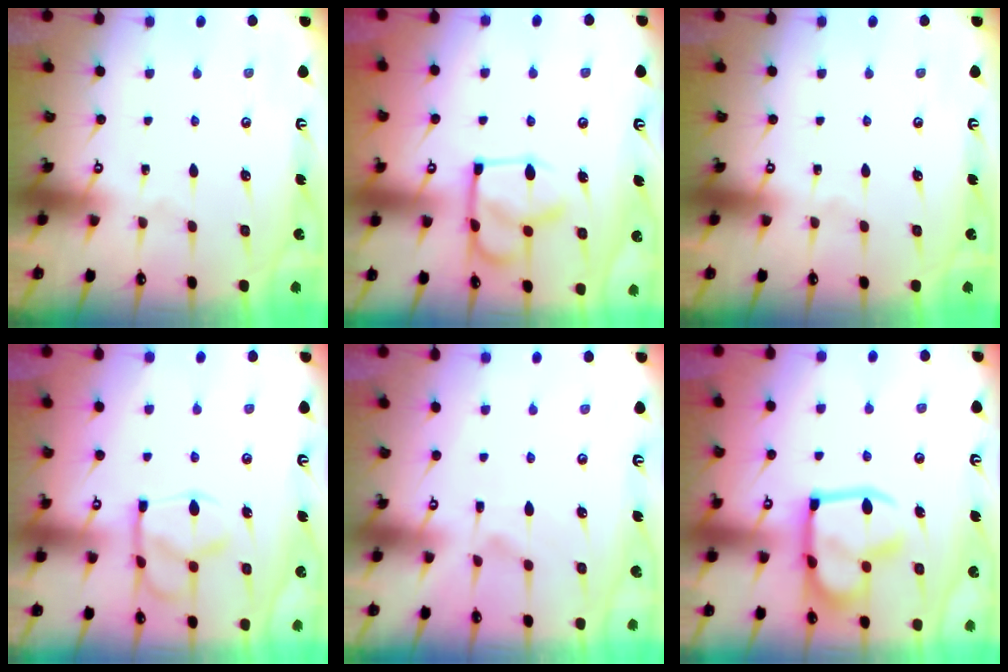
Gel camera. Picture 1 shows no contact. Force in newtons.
{"total": 12.9, "press": 12.8, "slide": 0.8}
{"total": 0.0}
{"total": 13.0, "press": 12.9, "slide": 1.4}
{"total": 1.3, "press": 0.1, "slide": 1.3}
{"total": 17.4, "press": 17.4, "slide": 1.6}